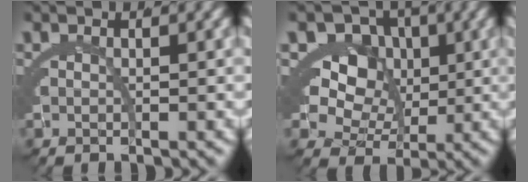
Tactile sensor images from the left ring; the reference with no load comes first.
{"total": 11.1, "force": [1.5, 9.1, 6.1], "torque": [-0.118, -0.031, 0.028]}